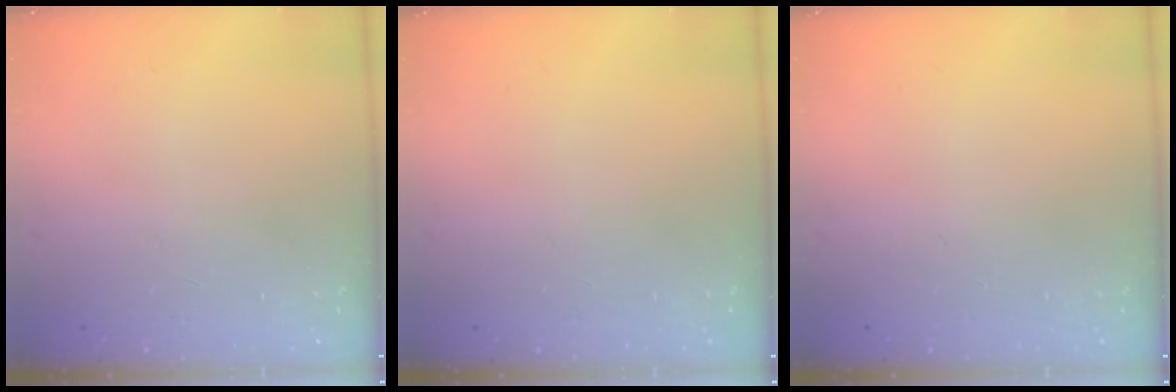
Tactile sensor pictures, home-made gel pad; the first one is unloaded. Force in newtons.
{"total": 0.0}
{"total": 0.0}